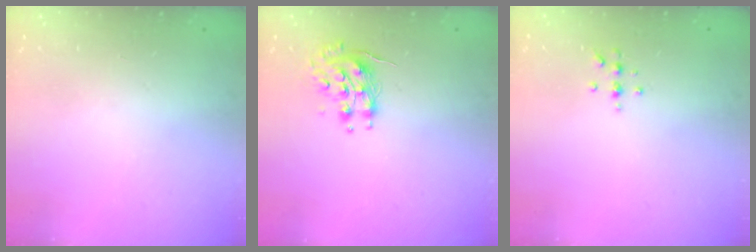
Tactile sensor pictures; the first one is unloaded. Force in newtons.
{"total": 8.5, "press": 8.4, "slide": 0.5}
{"total": 4.0, "press": 3.8, "slide": 1.2}